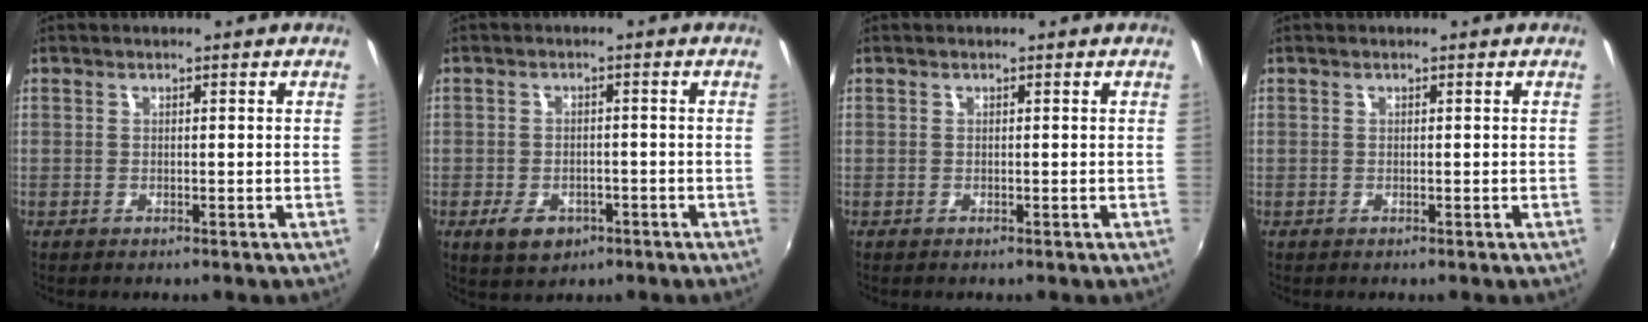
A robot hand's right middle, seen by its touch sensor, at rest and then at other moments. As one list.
[{"total": 5.6, "force": [-2.9, 3.5, 3.2], "torque": [-0.077, -0.008, -0.041]}, {"total": 0.0}, {"total": 0.0}]